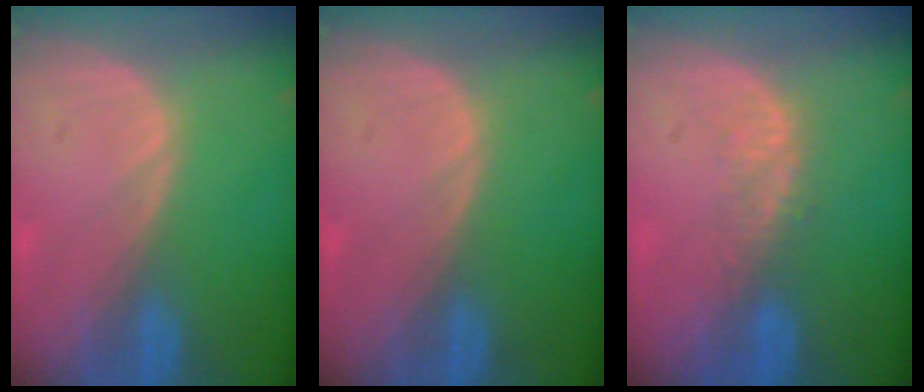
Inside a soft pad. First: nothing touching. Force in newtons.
{"total": 0.0}
{"total": 2.9, "press": 2.3, "slide": 1.8}